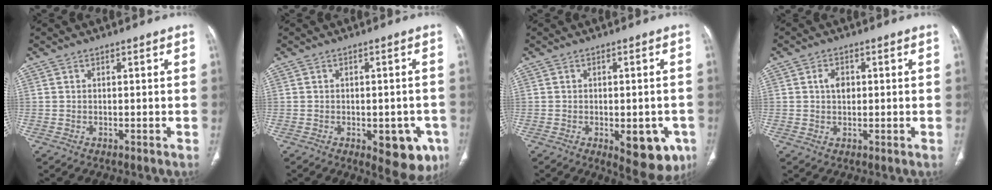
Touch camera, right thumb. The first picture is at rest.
{"total": 10.0, "force": [-3.8, 4.9, 7.8], "torque": [-0.062, 0.005, -0.037]}
{"total": 10.8, "force": [-3.8, 5.1, 8.7], "torque": [-0.079, 0.003, -0.035]}
{"total": 3.3, "force": [0.5, 2.3, 2.3], "torque": [-0.031, 0.001, 0.007]}